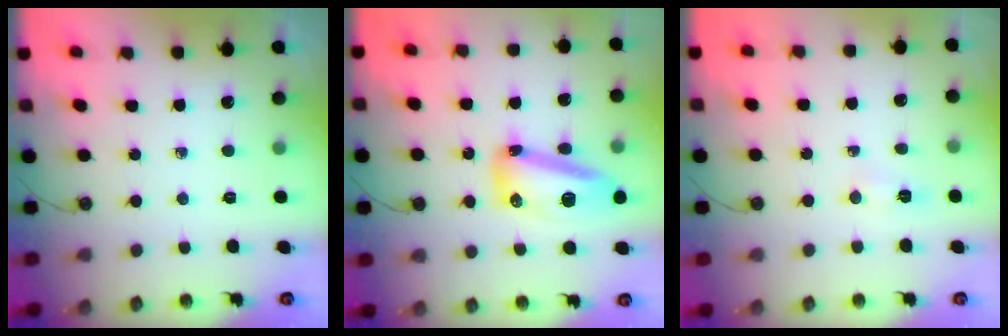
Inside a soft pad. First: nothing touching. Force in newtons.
{"total": 13.7, "press": 13.7, "slide": 1.2}
{"total": 3.5, "press": 3.4, "slide": 0.4}